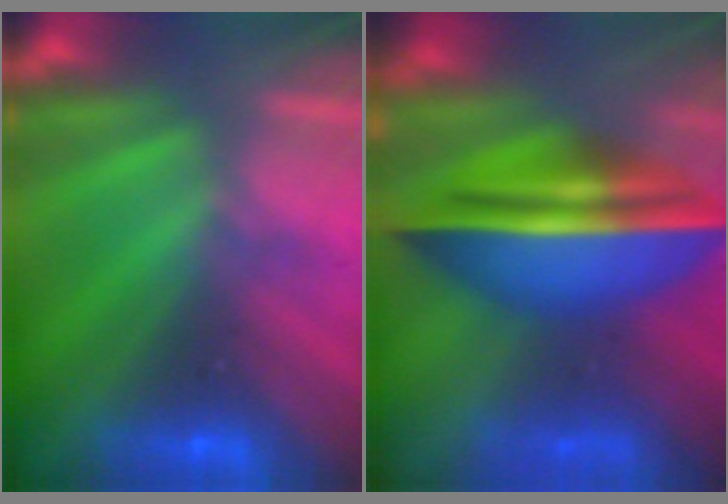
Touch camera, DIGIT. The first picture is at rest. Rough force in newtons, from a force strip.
{"total": 6.9}